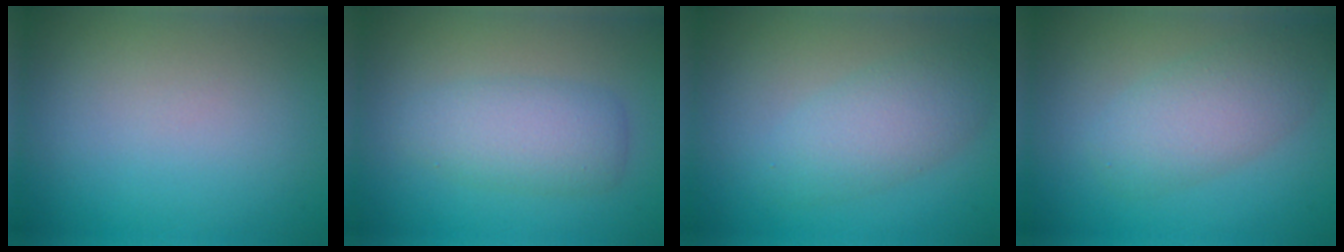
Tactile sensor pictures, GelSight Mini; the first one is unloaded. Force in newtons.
{"total": 3.7, "press": 3.7, "slide": 0.1}
{"total": 3.9, "press": 3.8, "slide": 0.2}
{"total": 4.3, "press": 4.3, "slide": 0.1}